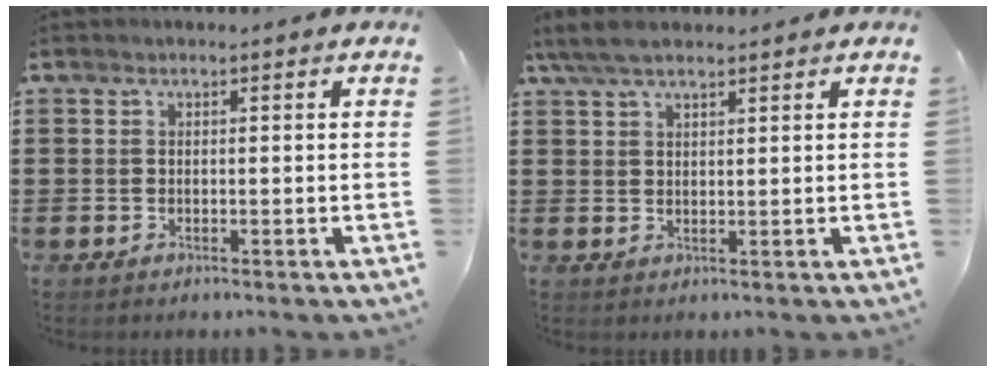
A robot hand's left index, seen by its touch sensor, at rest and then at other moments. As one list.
[{"total": 4.4, "force": [3.3, 1.2, 2.7], "torque": [-0.060, 0.003, 0.062]}]